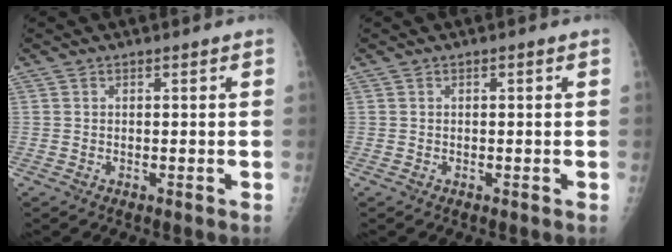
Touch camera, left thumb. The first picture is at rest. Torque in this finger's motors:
{"motor_torque": [-0.18, 0.09, 0.01, 0.00, -0.01]}